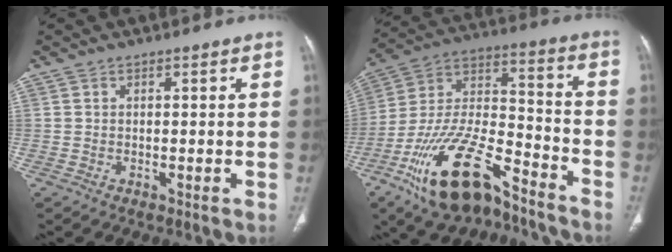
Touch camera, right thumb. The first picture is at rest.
{"total": 22.2, "force": [-13.9, 8.9, 14.8], "torque": [-0.290, 0.069, -0.250]}